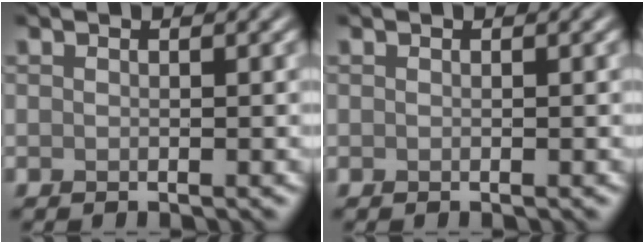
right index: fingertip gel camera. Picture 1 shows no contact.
{"total": 0.0}